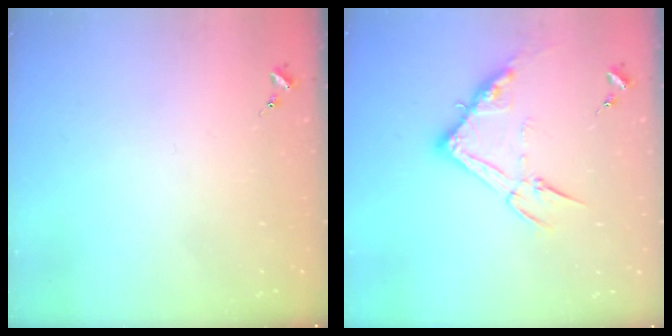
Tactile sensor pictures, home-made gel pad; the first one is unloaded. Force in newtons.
{"total": 13.3, "press": 13.3, "slide": 1.0}